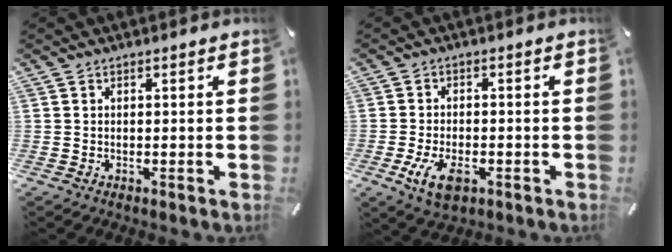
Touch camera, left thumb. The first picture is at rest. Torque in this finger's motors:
{"motor_torque": [0.00, 0.13, 0.14, 0.04, 0.04]}